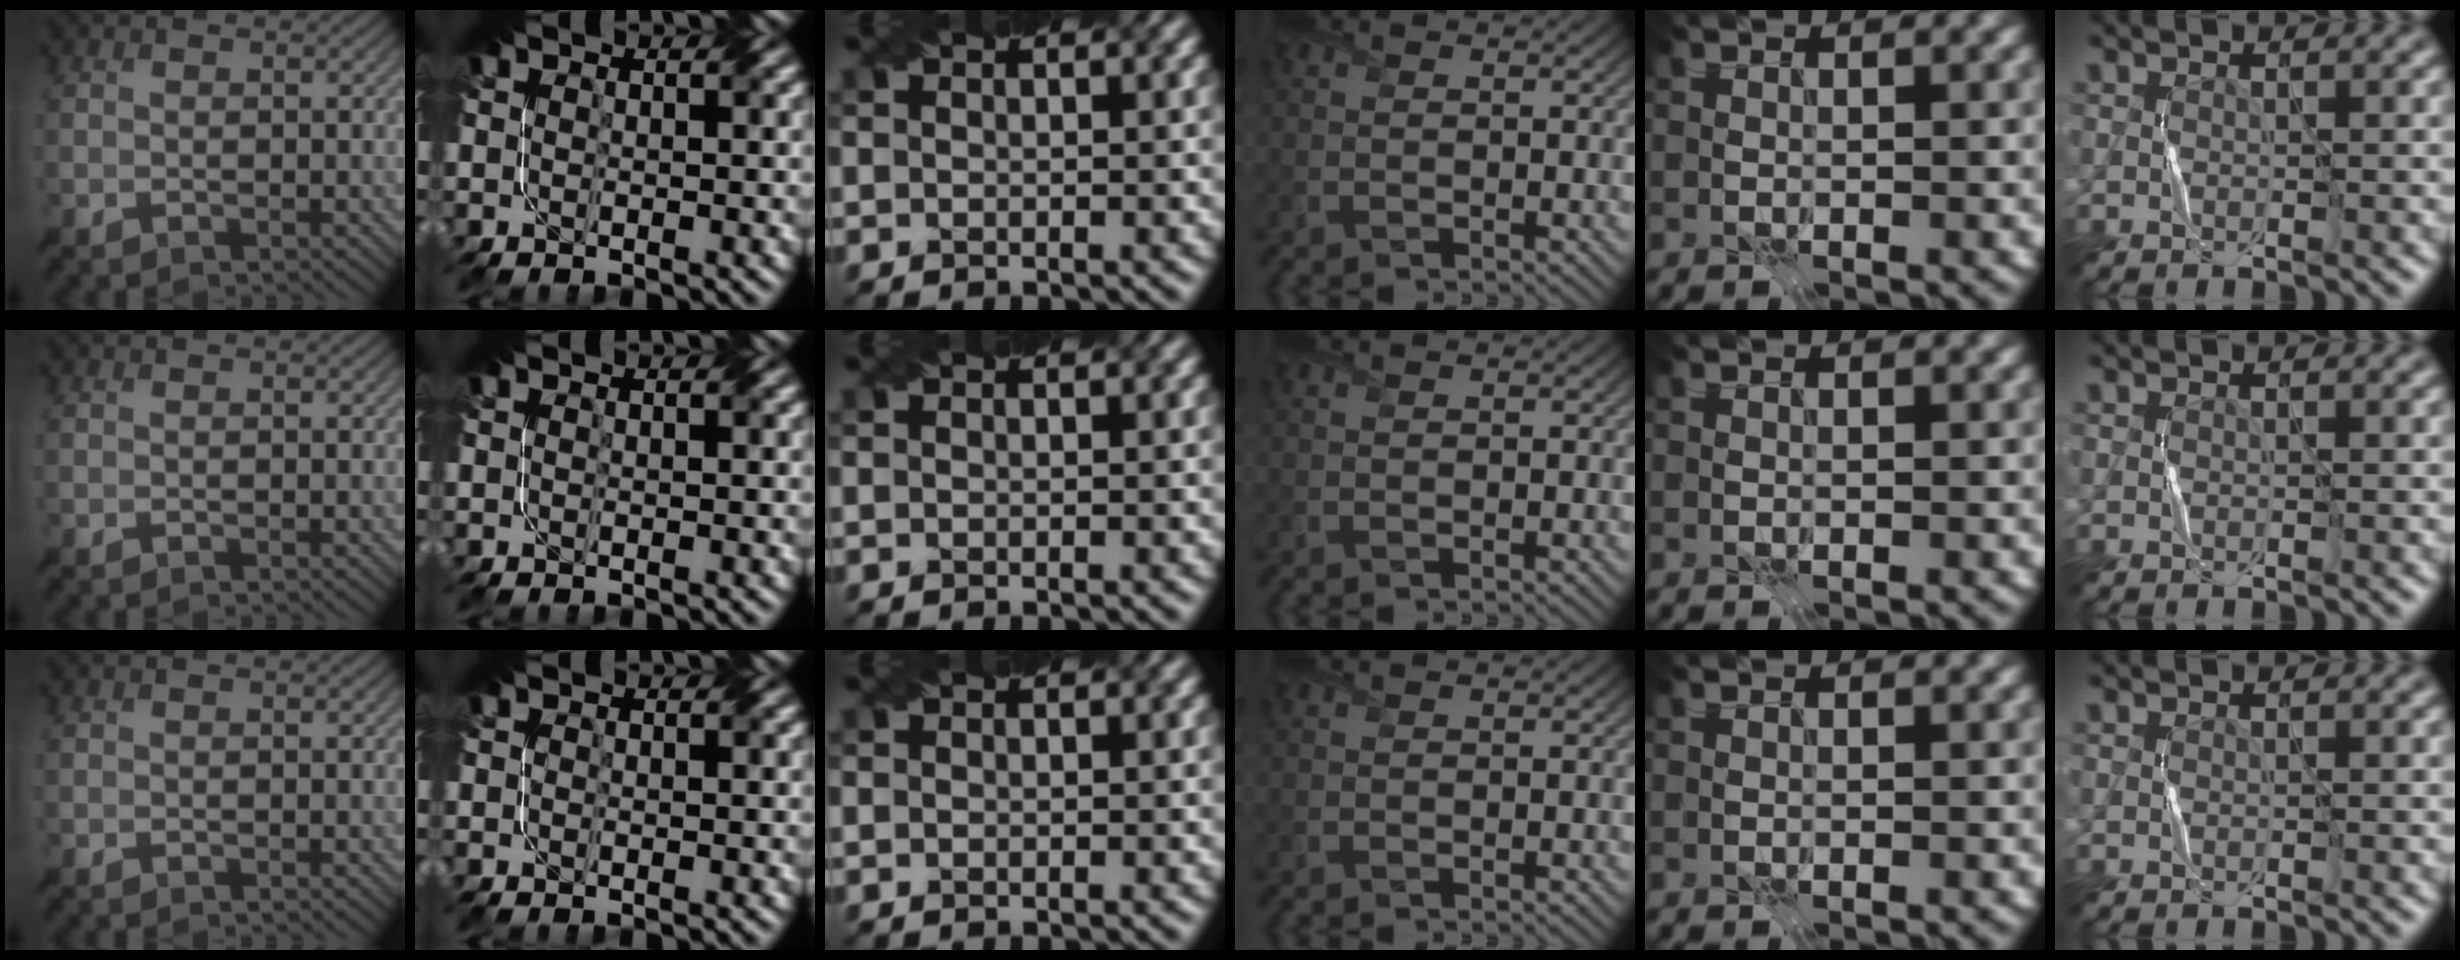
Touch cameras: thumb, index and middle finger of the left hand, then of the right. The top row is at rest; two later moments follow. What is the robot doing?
{"motion": "fold", "object": "coffee filter"}